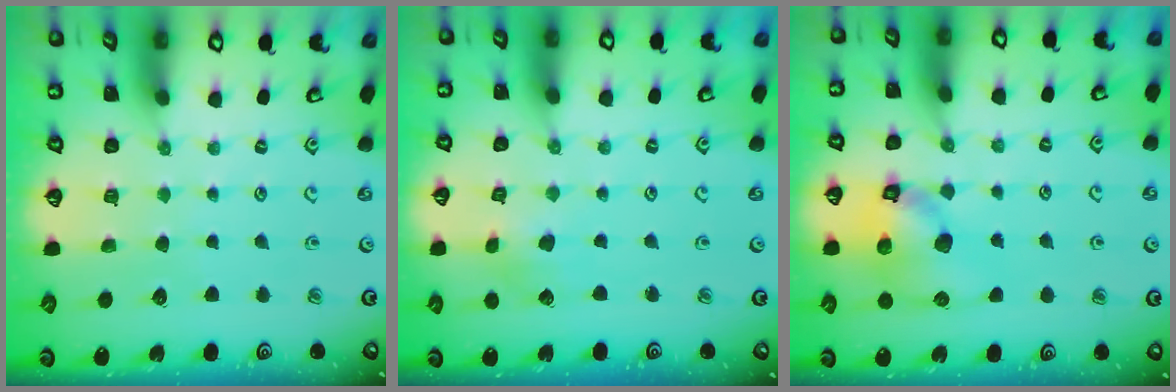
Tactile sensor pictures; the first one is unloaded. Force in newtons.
{"total": 3.3, "press": 3.3, "slide": 0.3}
{"total": 11.9, "press": 11.7, "slide": 1.9}